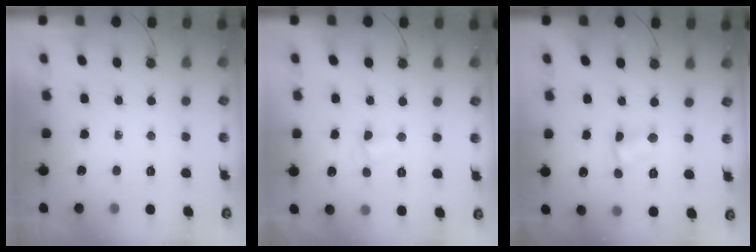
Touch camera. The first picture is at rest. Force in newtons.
{"total": 3.4, "press": 3.3, "slide": 0.8}
{"total": 3.2, "press": 3.2, "slide": 0.4}